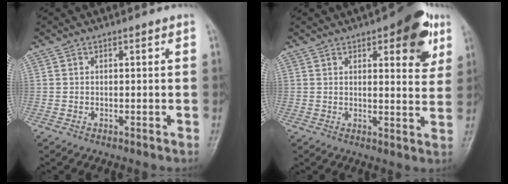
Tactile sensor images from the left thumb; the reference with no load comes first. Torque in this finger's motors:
{"motor_torque": [1.08, 0.77, 0.84, -0.56, 0.01]}